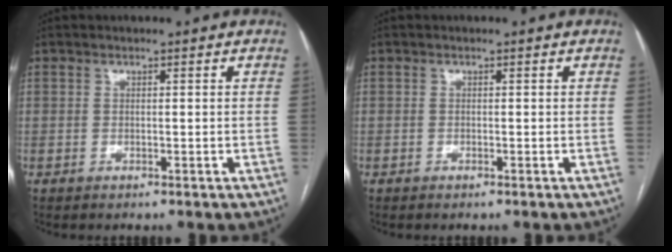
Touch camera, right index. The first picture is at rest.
{"total": 0.0}